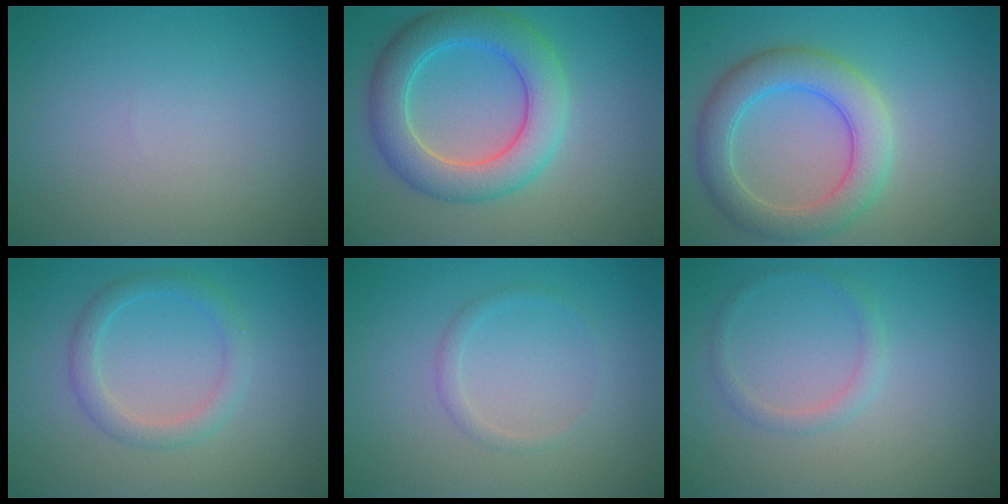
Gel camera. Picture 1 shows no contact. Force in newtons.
{"total": 6.3, "press": 6.3, "slide": 0.6}
{"total": 5.4, "press": 5.4, "slide": 0.3}
{"total": 2.4, "press": 2.3, "slide": 0.1}
{"total": 1.0, "press": 1.0, "slide": 0.0}
{"total": 1.3, "press": 1.3, "slide": 0.0}